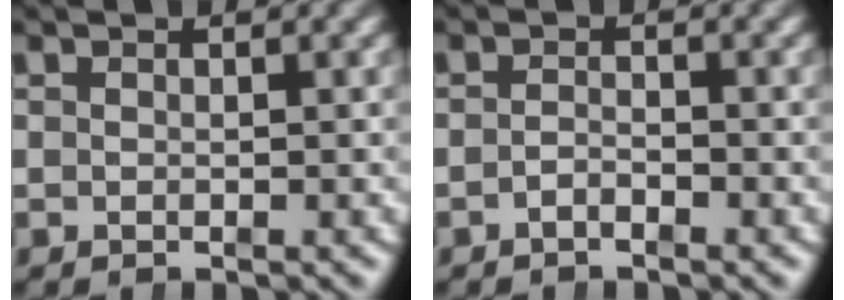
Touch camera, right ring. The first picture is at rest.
{"total": 1.3, "force": [-1.3, 0.3, 0.3], "torque": [-0.006, -0.006, -0.024]}